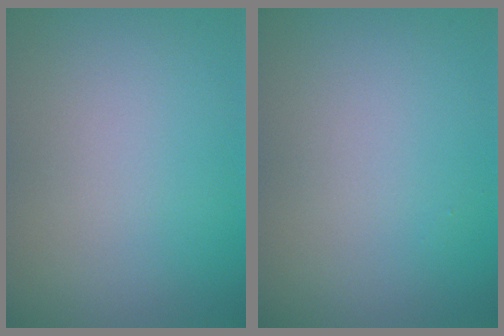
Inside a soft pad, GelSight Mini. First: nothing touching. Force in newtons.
{"total": 0.0}